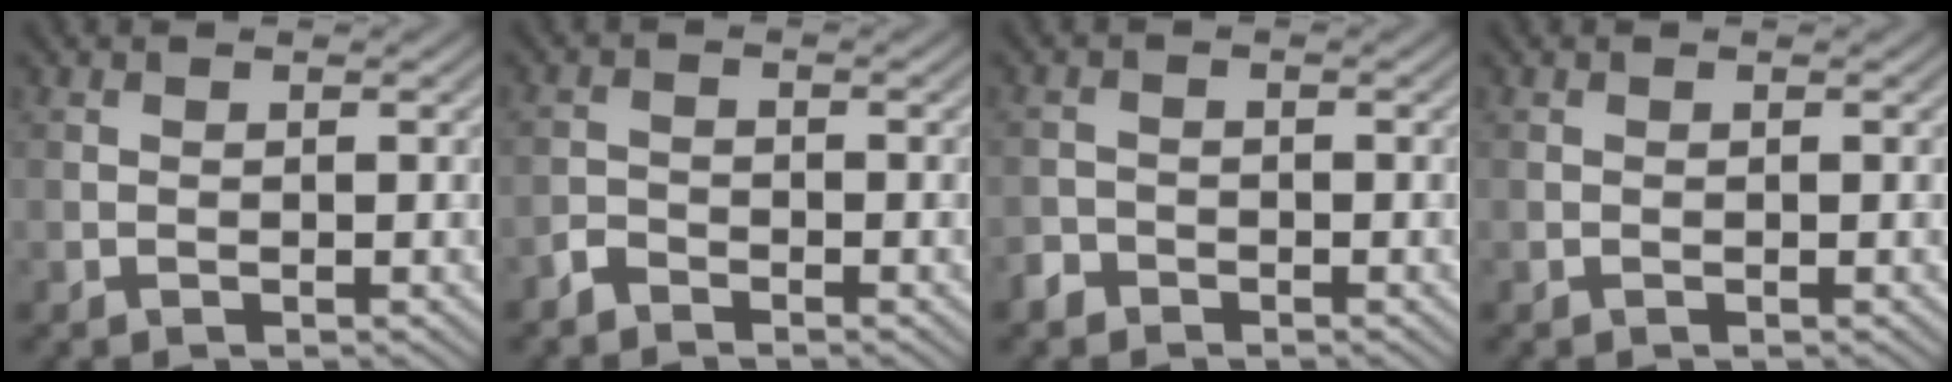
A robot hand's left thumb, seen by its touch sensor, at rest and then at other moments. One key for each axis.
{"total": 1.8, "fx": -1.6, "fy": 0.7, "fz": 0.5, "tx": -0.008, "ty": 0.003, "tz": -0.038}
{"total": 1.8, "fx": -1.4, "fy": 1.1, "fz": 0.3, "tx": -0.004, "ty": 0.000, "tz": -0.034}
{"total": 0.0}